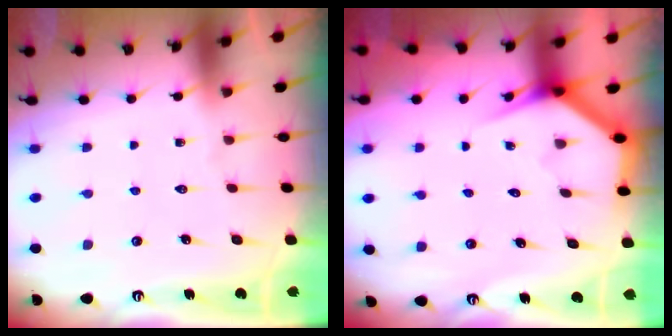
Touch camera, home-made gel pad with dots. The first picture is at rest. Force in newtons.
{"total": 3.5, "press": 3.5, "slide": 0.2}